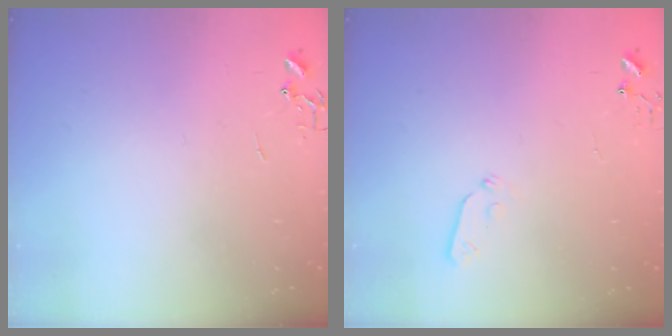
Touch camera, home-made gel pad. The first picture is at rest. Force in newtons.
{"total": 4.8, "press": 4.7, "slide": 0.7}